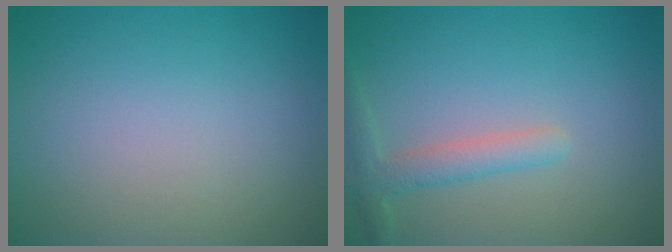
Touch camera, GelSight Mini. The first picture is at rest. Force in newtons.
{"total": 2.4, "press": 2.4, "slide": 0.1}